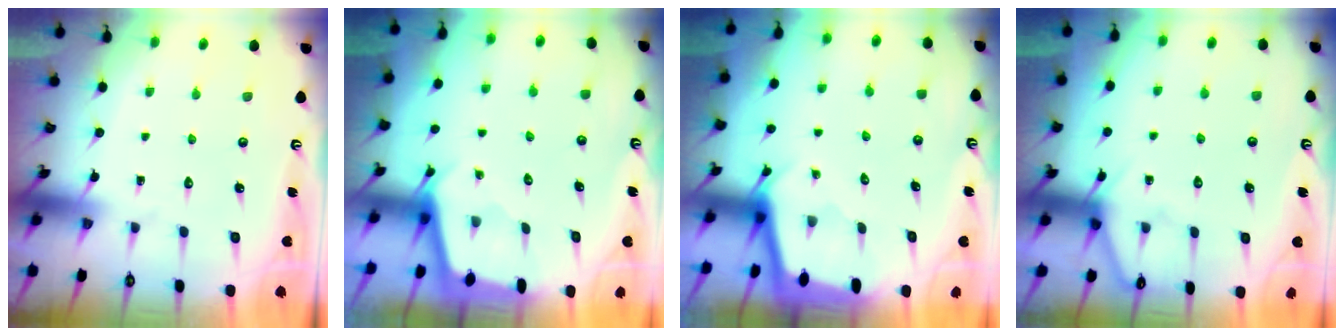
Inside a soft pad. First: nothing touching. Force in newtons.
{"total": 2.0, "press": 2.0, "slide": 0.2}
{"total": 2.1, "press": 2.1, "slide": 0.2}
{"total": 6.5, "press": 6.4, "slide": 0.6}